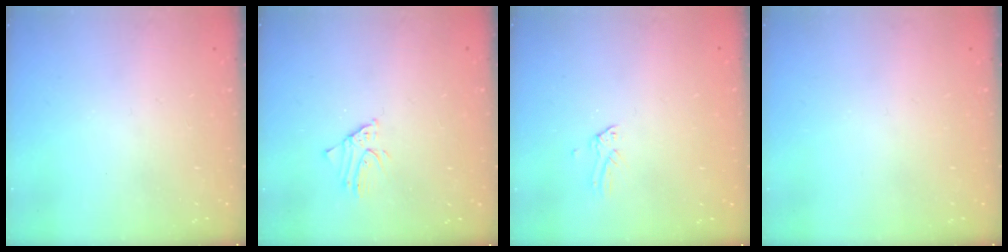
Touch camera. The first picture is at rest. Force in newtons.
{"total": 1.9, "press": 1.9, "slide": 0.1}
{"total": 0.0}
{"total": 0.0}